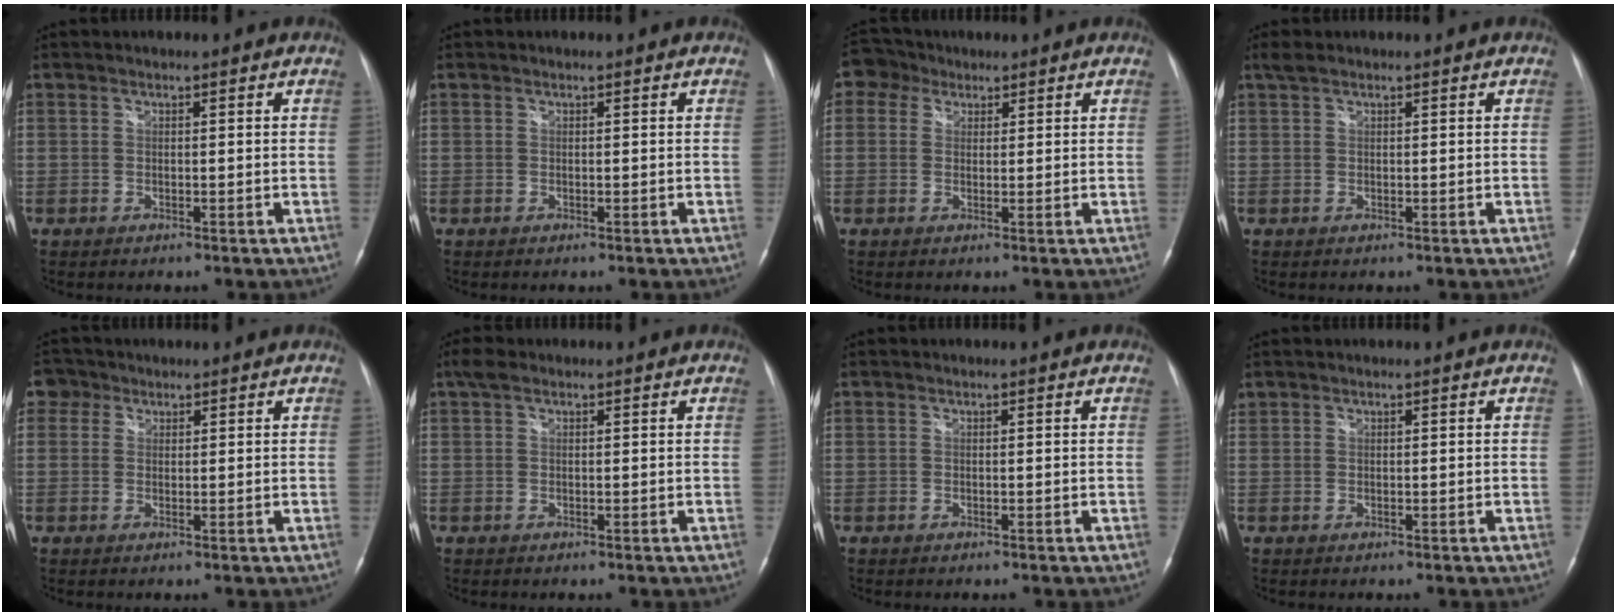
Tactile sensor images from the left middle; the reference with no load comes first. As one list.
[{"total": 0.0}, {"total": 4.0, "force": [2.1, 3.2, 0.8], "torque": [-0.018, 0.019, 0.037]}, {"total": 1.5, "force": [1.2, 0.3, 0.8], "torque": [-0.023, 0.016, 0.026]}, {"total": 2.6, "force": [1.4, 2.2, 0.3], "torque": [0.002, 0.007, 0.020]}, {"total": 2.0, "force": [1.3, 0.8, 1.3], "torque": [-0.031, 0.023, 0.028]}, {"total": 0.0}, {"total": 0.5, "force": [0.4, 0.2, 0.0], "torque": [-0.002, 0.010, 0.010]}]